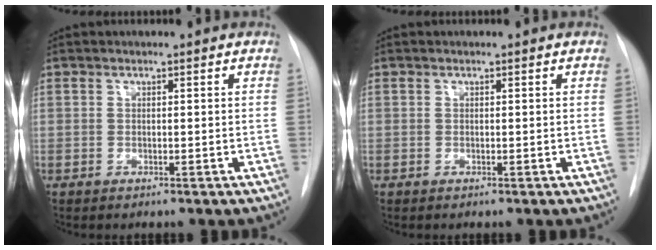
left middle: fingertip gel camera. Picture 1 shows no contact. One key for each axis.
{"total": 0.0}